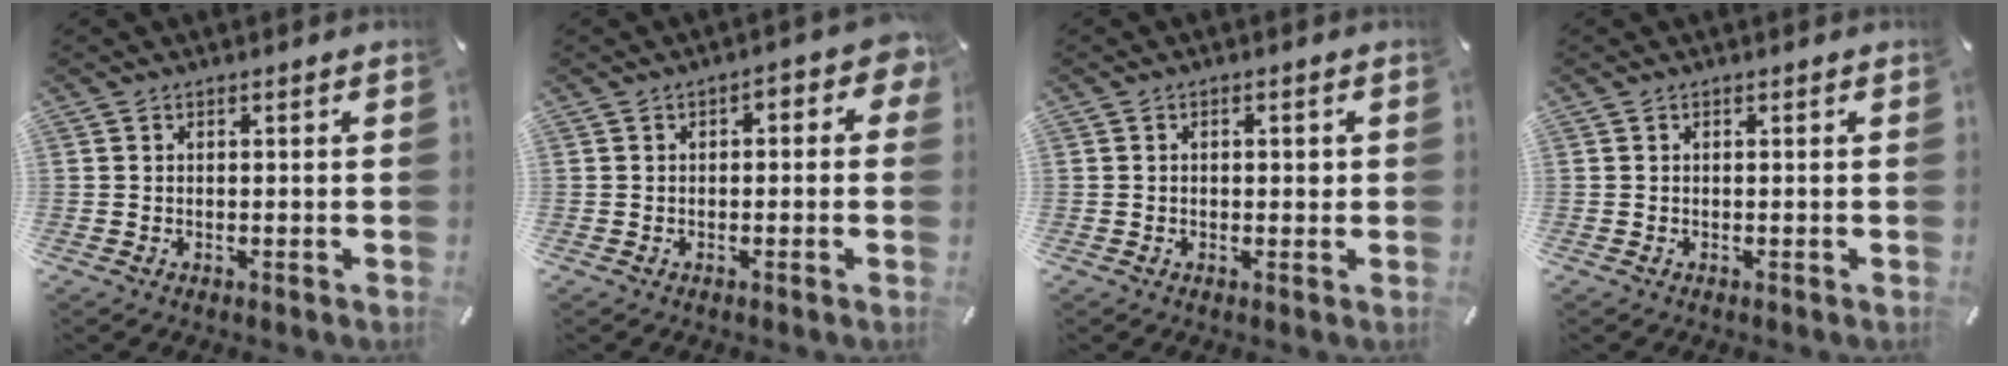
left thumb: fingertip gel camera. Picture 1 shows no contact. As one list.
[{"total": 4.2, "force": [-0.6, 2.3, 3.4], "torque": [-0.054, 0.013, -0.014]}, {"total": 1.7, "force": [-0.1, 1.0, 1.4], "torque": [-0.026, 0.005, -0.003]}, {"total": 0.0}]